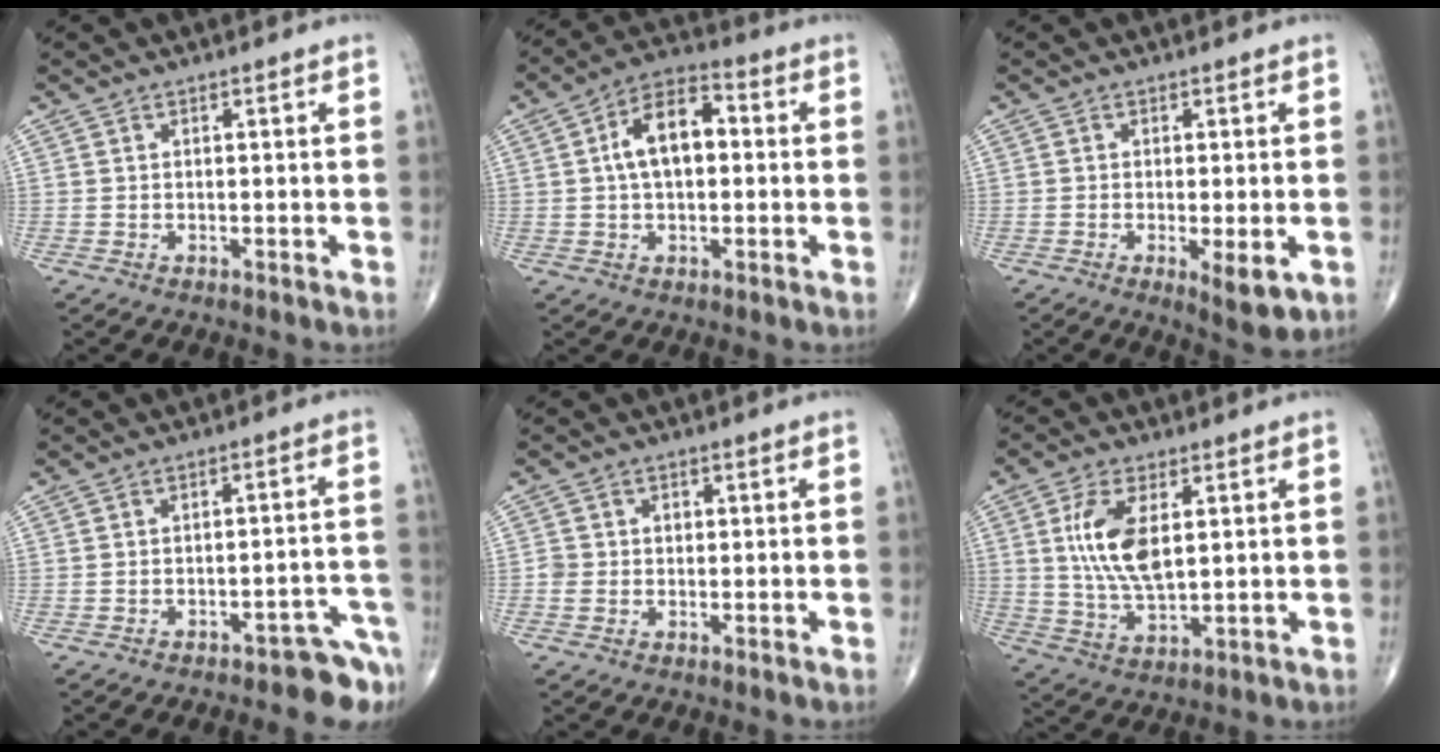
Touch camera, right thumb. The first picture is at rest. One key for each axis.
{"total": 10.8, "fx": 1.2, "fy": 6.1, "fz": 8.8, "tx": -0.145, "ty": 0.027, "tz": 0.012}
{"total": 5.8, "fx": -1.7, "fy": 1.8, "fz": 5.3, "tx": -0.083, "ty": -0.016, "tz": -0.024}
{"total": 8.4, "fx": -6.8, "fy": 3.2, "fz": 3.9, "tx": -0.017, "ty": 0.073, "tz": -0.086}
{"total": 2.5, "fx": -0.1, "fy": 2.3, "fz": 1.0, "tx": -0.008, "ty": 0.010, "tz": -0.001}
{"total": 11.3, "fx": 2.5, "fy": 5.4, "fz": 9.6, "tx": -0.189, "ty": -0.014, "tz": 0.053}